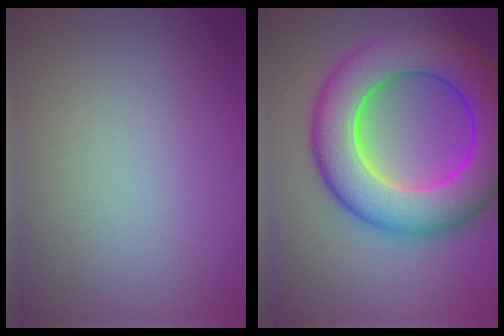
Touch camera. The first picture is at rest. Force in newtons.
{"total": 12.0, "press": 12.0, "slide": 0.2}